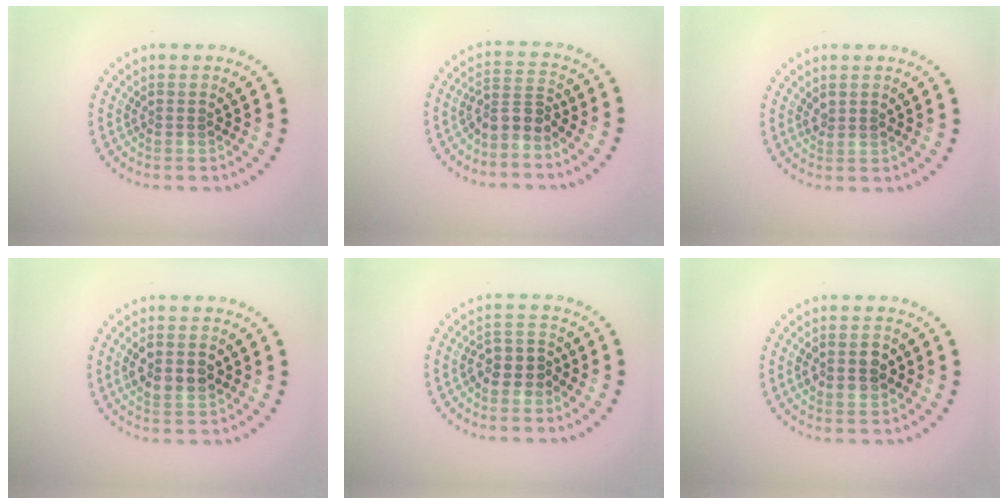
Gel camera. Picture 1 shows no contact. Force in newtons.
{"total": 2.6, "press": 1.8, "slide": 1.8}
{"total": 0.9, "press": 0.9, "slide": 0.3}
{"total": 3.0, "press": 2.9, "slide": 0.4}
{"total": 2.4, "press": 2.3, "slide": 0.9}
{"total": 3.7, "press": 3.7, "slide": 0.1}